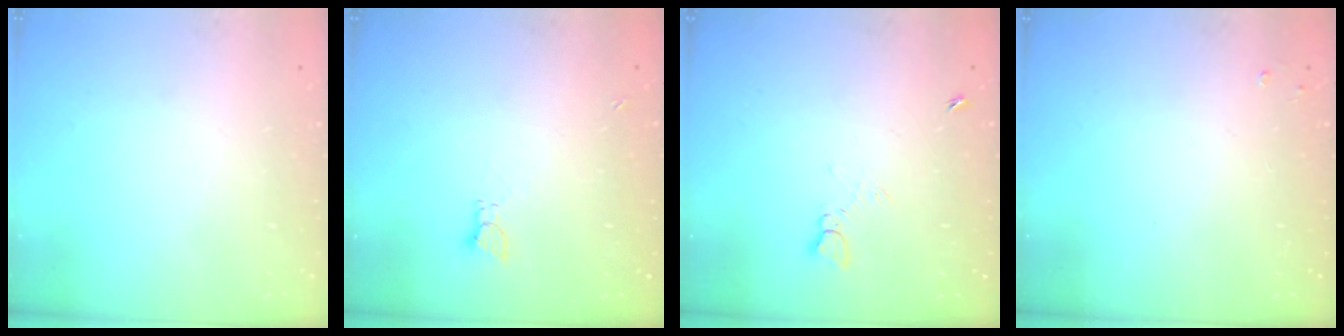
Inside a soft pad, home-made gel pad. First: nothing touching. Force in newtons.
{"total": 2.0, "press": 2.0, "slide": 0.3}
{"total": 3.0, "press": 2.9, "slide": 0.4}
{"total": 1.8, "press": 1.8, "slide": 0.3}